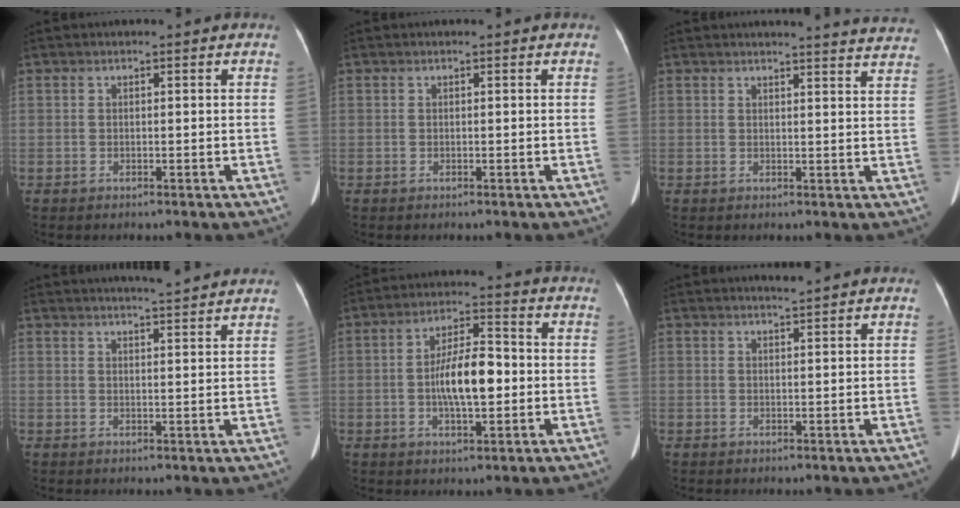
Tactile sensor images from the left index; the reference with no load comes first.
{"total": 0.0}
{"total": 13.0, "force": [12.7, 0.3, 2.5], "torque": [-0.012, -0.064, 0.113]}
{"total": 6.2, "force": [5.8, -0.6, 2.1], "torque": [-0.034, 0.008, 0.071]}
{"total": 8.9, "force": [-1.2, 2.9, 8.3], "torque": [-0.158, 0.010, -0.019]}
{"total": 1.2, "force": [1.0, -0.5, 0.1], "torque": [-0.012, -0.006, 0.023]}